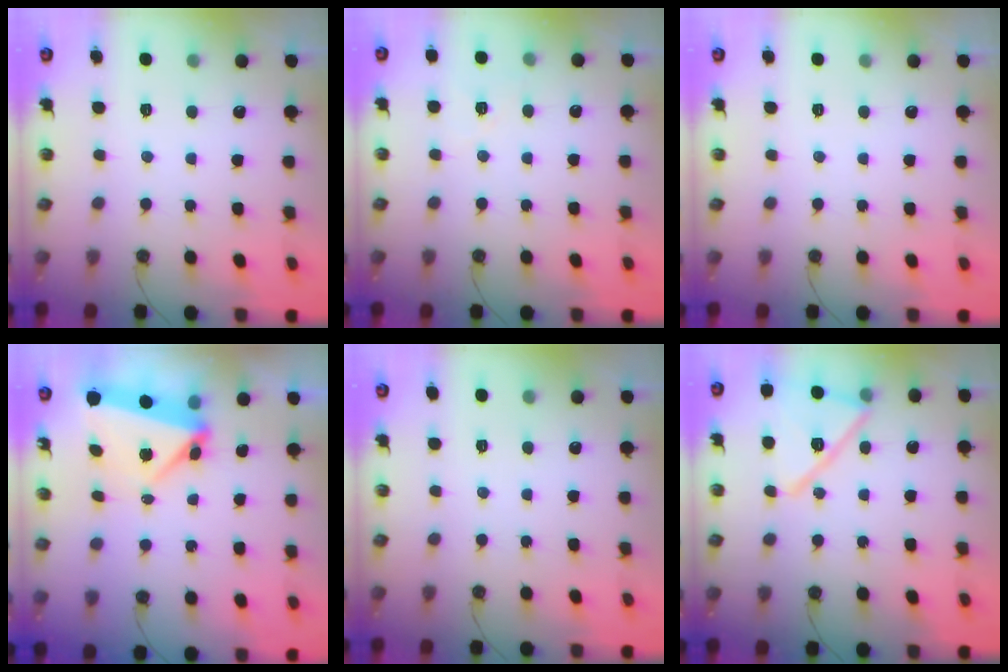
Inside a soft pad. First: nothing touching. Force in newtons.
{"total": 5.8, "press": 5.2, "slide": 2.6}
{"total": 0.0}
{"total": 7.8, "press": 4.9, "slide": 6.0}
{"total": 0.0}
{"total": 16.1, "press": 16.0, "slide": 2.4}